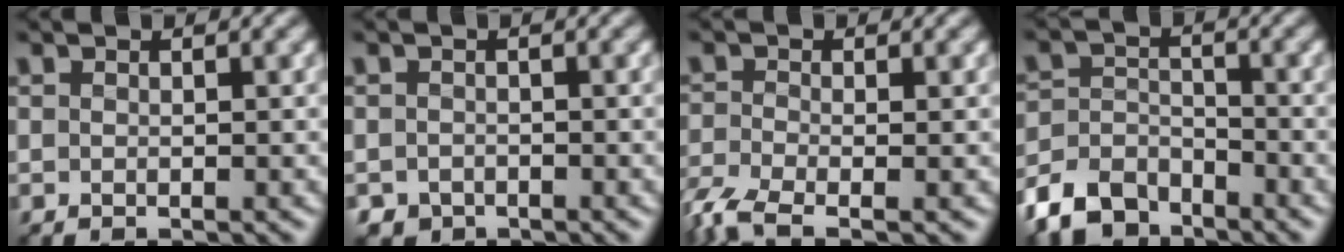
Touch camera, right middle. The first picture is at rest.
{"total": 1.4, "force": [-0.8, 1.1, -0.3], "torque": [0.007, -0.002, -0.014]}
{"total": 4.7, "force": [-3.4, 1.6, 2.8], "torque": [-0.078, -0.012, -0.079]}
{"total": 5.3, "force": [-4.4, 2.6, 1.4], "torque": [-0.033, -0.007, -0.089]}